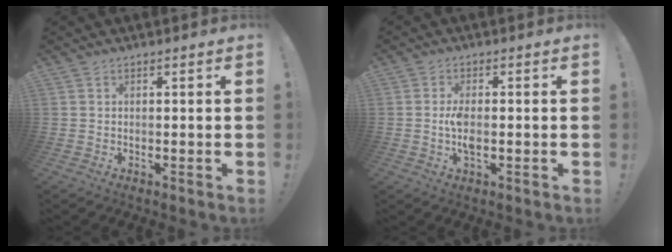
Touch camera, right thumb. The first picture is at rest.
{"total": 4.4, "force": [-0.4, 1.6, 4.1], "torque": [-0.081, -0.003, -0.012]}